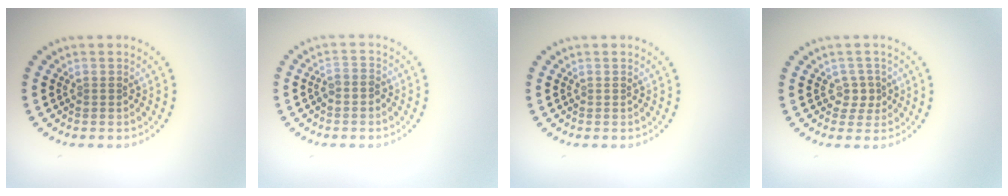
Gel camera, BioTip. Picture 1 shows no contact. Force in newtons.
{"total": 1.5, "press": 1.3, "slide": 0.8}
{"total": 0.0}
{"total": 1.6, "press": 1.2, "slide": 1.0}